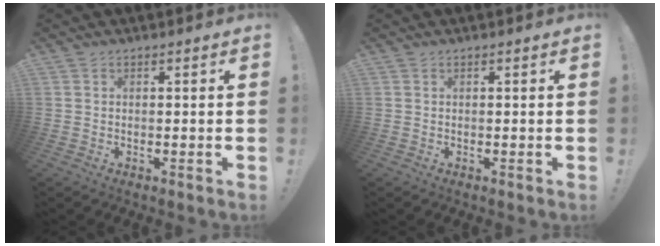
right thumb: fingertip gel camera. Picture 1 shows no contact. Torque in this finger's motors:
{"motor_torque": [-0.05, 0.05, 0.00, 0.00, 0.00]}